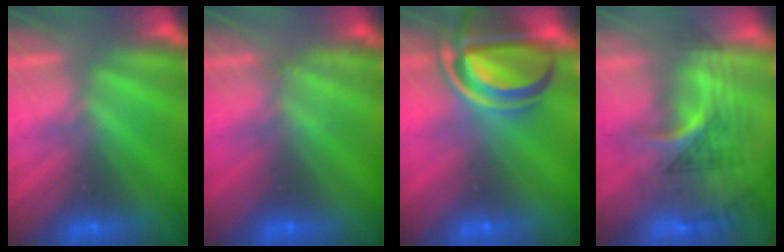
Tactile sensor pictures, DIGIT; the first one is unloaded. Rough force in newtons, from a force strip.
{"total": 2.1}
{"total": 7.1}
{"total": 2.9}